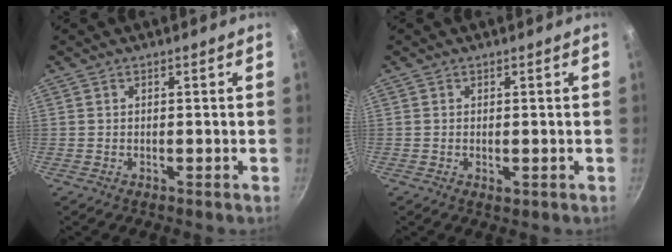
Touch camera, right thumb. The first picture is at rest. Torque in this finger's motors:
{"motor_torque": [-0.33, 0.08, -0.27, 0.04, -0.02]}